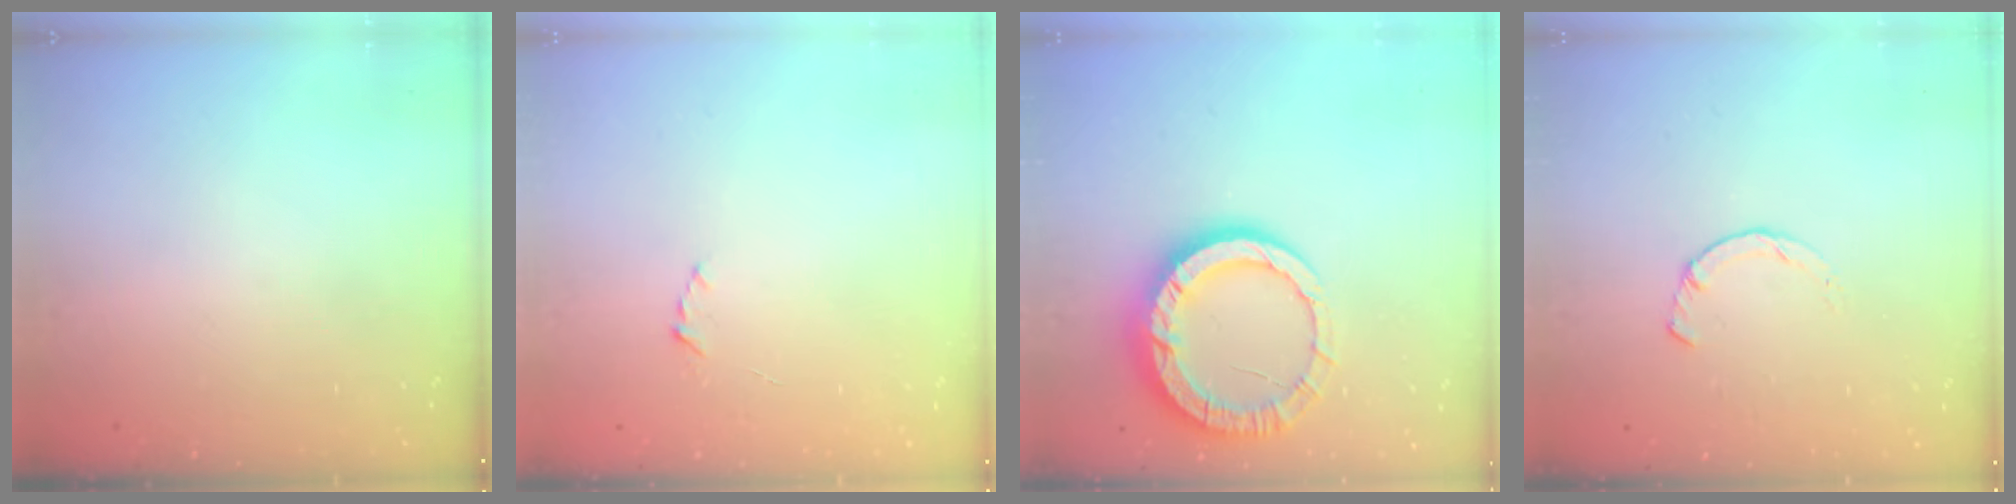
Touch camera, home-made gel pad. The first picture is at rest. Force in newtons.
{"total": 1.9, "press": 1.9, "slide": 0.2}
{"total": 14.6, "press": 14.5, "slide": 1.4}
{"total": 2.3, "press": 2.3, "slide": 0.1}